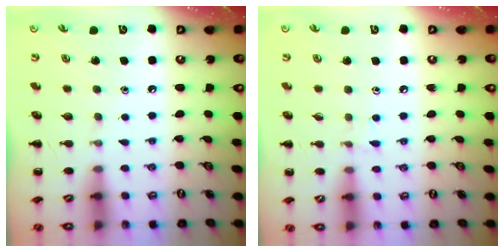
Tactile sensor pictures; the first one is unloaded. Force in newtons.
{"total": 5.3, "press": 4.8, "slide": 2.1}